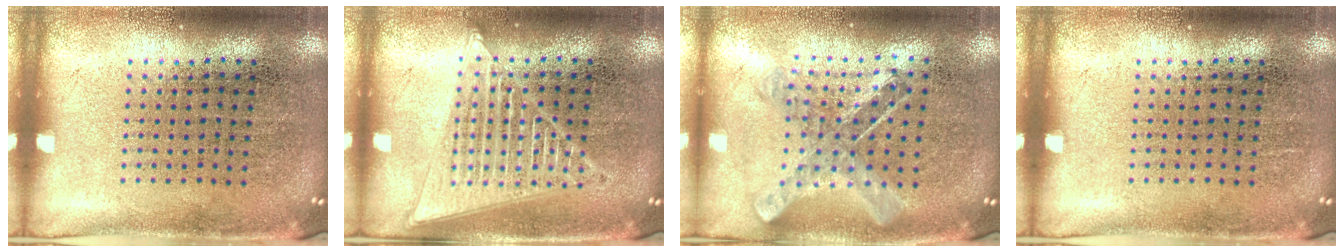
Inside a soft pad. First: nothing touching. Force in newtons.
{"total": 3.1, "press": 3.1, "slide": 0.4}
{"total": 0.9, "press": 0.9, "slide": 0.1}
{"total": 0.0}